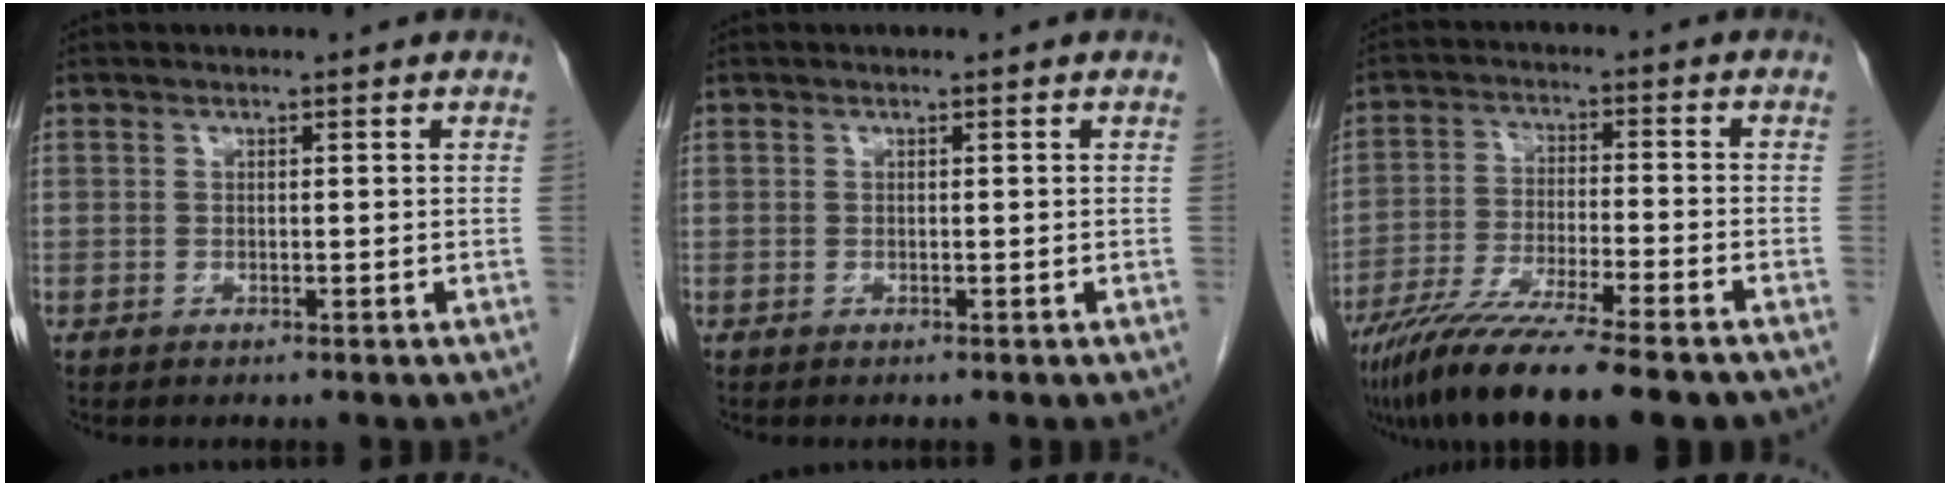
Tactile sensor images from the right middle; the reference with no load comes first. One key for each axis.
{"total": 0.0}
{"total": 16.0, "fx": -12.6, "fy": 1.1, "fz": 9.8, "tx": -0.170, "ty": -0.044, "tz": -0.209}